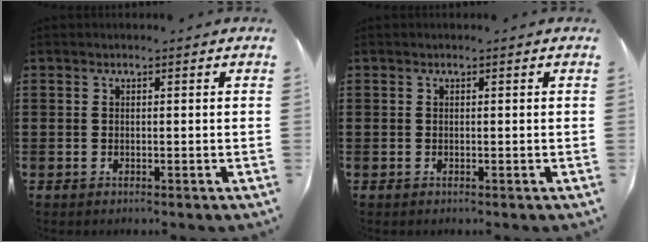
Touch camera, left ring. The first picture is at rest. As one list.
[{"total": 0.0}]